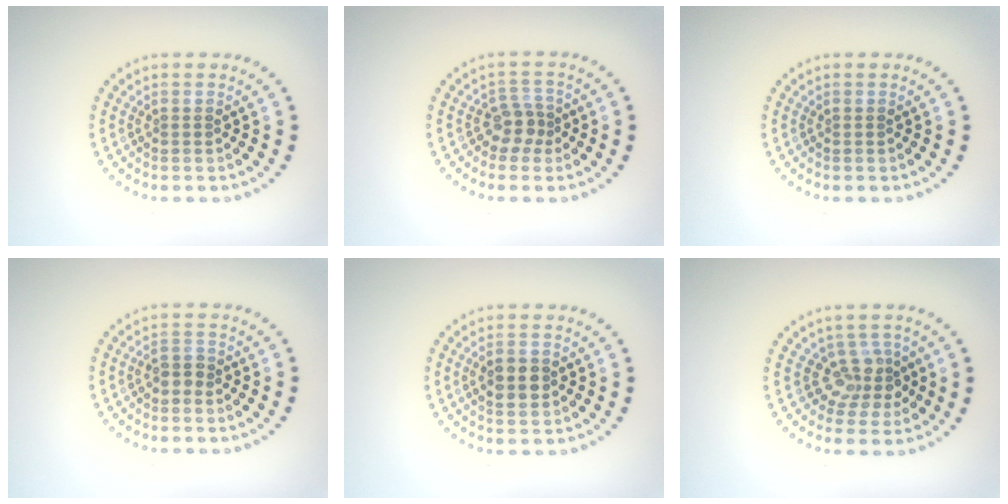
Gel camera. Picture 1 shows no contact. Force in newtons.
{"total": 2.2, "press": 1.8, "slide": 1.3}
{"total": 0.0}
{"total": 1.4, "press": 1.2, "slide": 0.7}
{"total": 2.9, "press": 2.9, "slide": 0.1}
{"total": 2.9, "press": 2.2, "slide": 1.8}